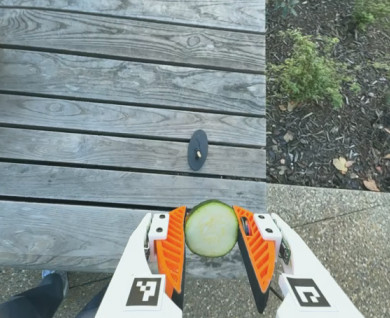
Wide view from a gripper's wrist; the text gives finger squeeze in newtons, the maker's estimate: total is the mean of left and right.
{"total": 14.0, "left": 14.4, "right": 13.5}